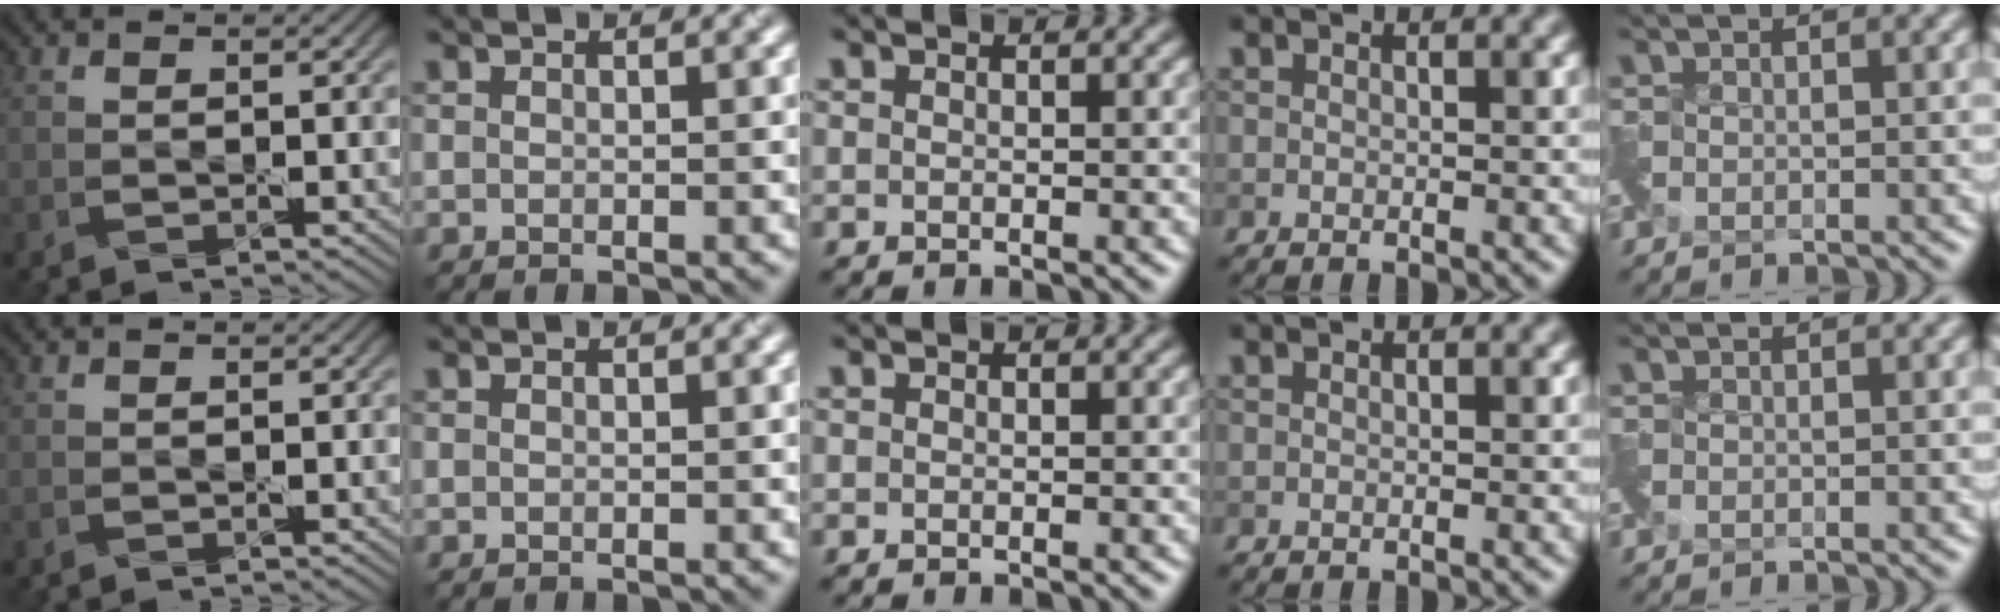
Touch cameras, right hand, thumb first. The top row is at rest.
{}